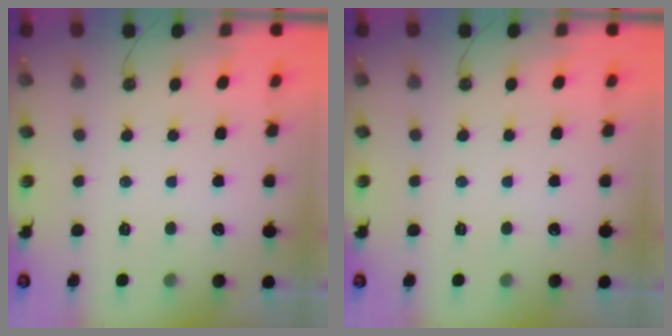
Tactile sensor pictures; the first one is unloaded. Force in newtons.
{"total": 0.0}